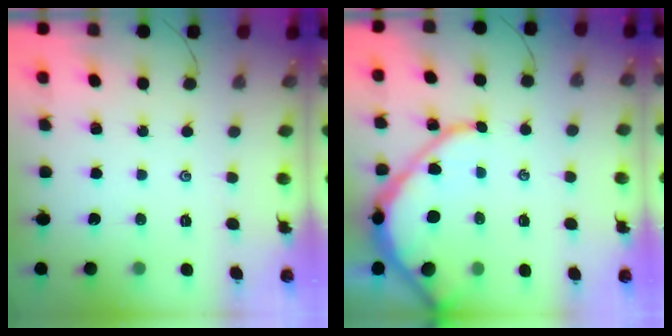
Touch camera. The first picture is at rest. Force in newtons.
{"total": 10.3, "press": 10.2, "slide": 1.1}